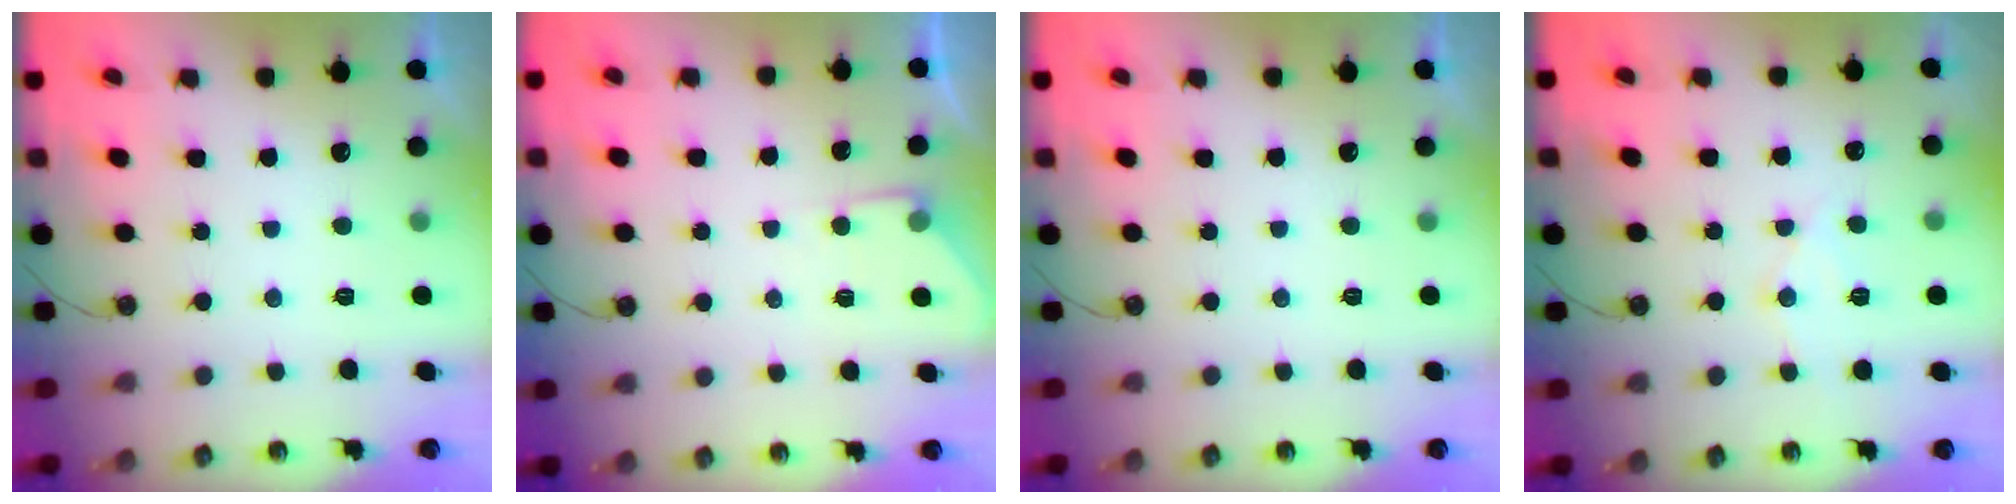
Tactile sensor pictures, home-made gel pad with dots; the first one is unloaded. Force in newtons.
{"total": 4.0, "press": 4.0, "slide": 0.4}
{"total": 0.0}
{"total": 8.7, "press": 8.7, "slide": 0.7}